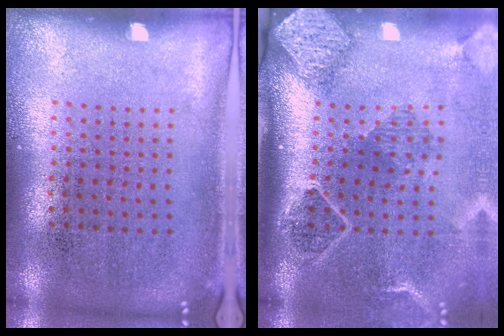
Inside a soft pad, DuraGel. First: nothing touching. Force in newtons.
{"total": 2.7, "press": 2.0, "slide": 1.9}